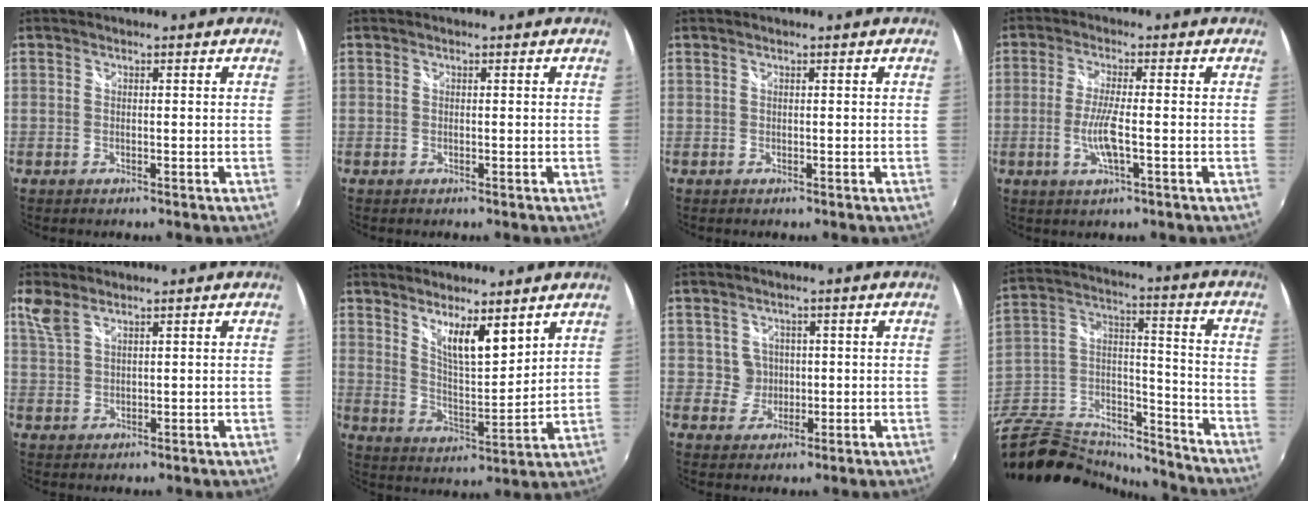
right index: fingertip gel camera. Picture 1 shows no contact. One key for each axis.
{"total": 0.0}
{"total": 0.0}
{"total": 5.4, "fx": -1.5, "fy": 0.4, "fz": 5.2, "tx": -0.106, "ty": -0.006, "tz": -0.030}
{"total": 3.5, "fx": 2.4, "fy": 1.3, "fz": 2.1, "tx": -0.046, "ty": 0.004, "tz": 0.053}
{"total": 8.8, "fx": 6.0, "fy": 2.0, "fz": 6.2, "tx": -0.100, "ty": -0.009, "tz": 0.108}
{"total": 3.1, "fx": 0.3, "fy": 3.1, "fz": -0.1, "tx": 0.004, "ty": 0.013, "tz": 0.009}
{"total": 26.5, "fx": -21.4, "fy": 10.6, "fz": 11.5, "tx": -0.251, "ty": 0.029, "tz": -0.349}